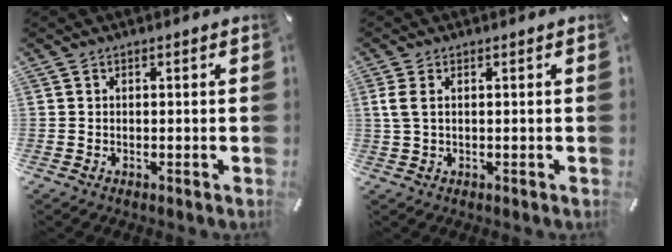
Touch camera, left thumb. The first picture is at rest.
{"total": 2.8, "force": [0.6, 1.0, 2.6], "torque": [-0.060, -0.001, 0.008]}